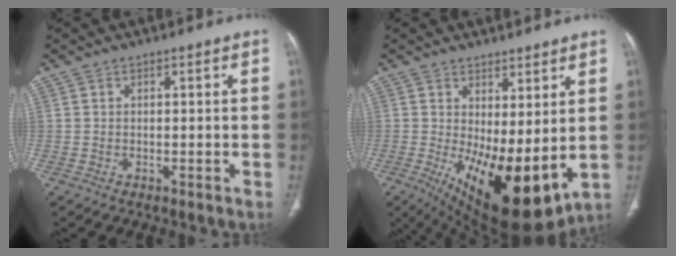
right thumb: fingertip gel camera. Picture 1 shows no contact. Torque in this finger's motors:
{"motor_torque": [1.74, 3.28, 0.36, 0.07, 0.58]}